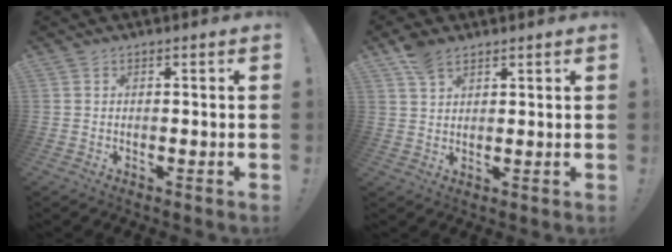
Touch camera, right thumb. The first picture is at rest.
{"total": 6.3, "force": [4.4, 3.1, 3.2], "torque": [-0.055, -0.016, 0.086]}